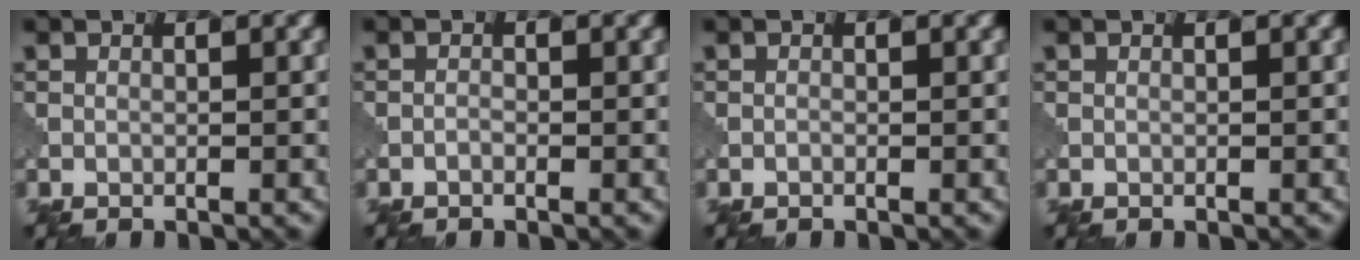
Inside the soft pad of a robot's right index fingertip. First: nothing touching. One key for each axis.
{"total": 0.5, "fx": -0.4, "fy": 0.2, "fz": 0.3, "tx": -0.005, "ty": 0.001, "tz": -0.010}
{"total": 0.0}
{"total": 0.0}